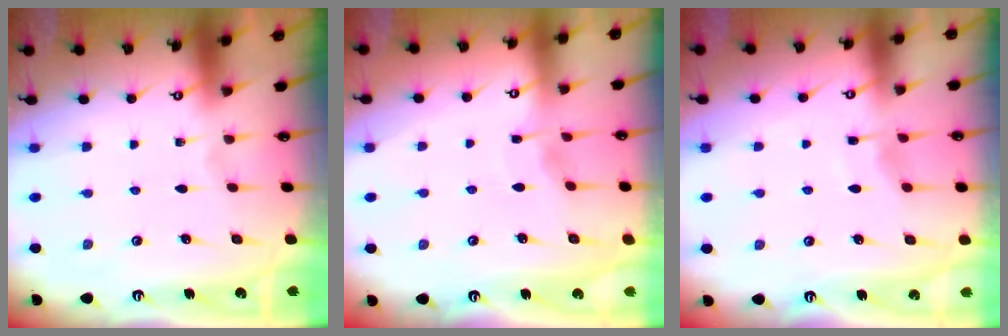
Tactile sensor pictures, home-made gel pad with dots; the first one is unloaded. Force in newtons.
{"total": 2.7, "press": 2.6, "slide": 0.4}
{"total": 3.5, "press": 3.5, "slide": 0.5}